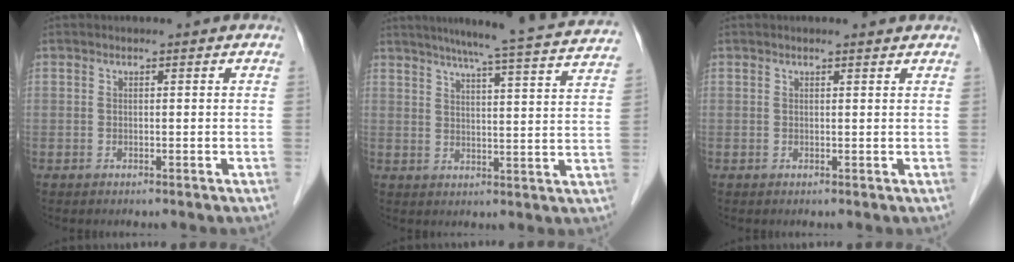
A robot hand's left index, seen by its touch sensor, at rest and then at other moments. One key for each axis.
{"total": 20.6, "fx": 18.7, "fy": -0.2, "fz": 8.7, "tx": -0.129, "ty": -0.026, "tz": 0.225}
{"total": 1.5, "fx": 1.4, "fy": 0.0, "fz": 0.5, "tx": -0.012, "ty": 0.003, "tz": 0.016}